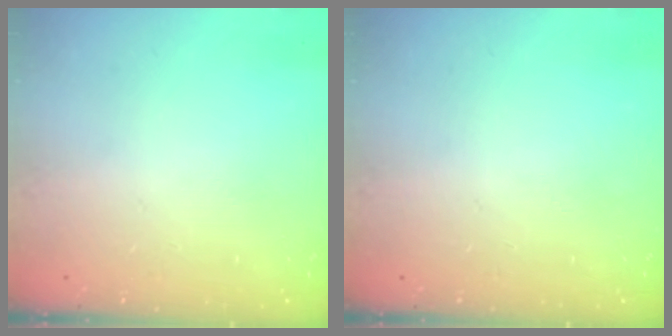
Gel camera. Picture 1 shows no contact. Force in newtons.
{"total": 0.0}